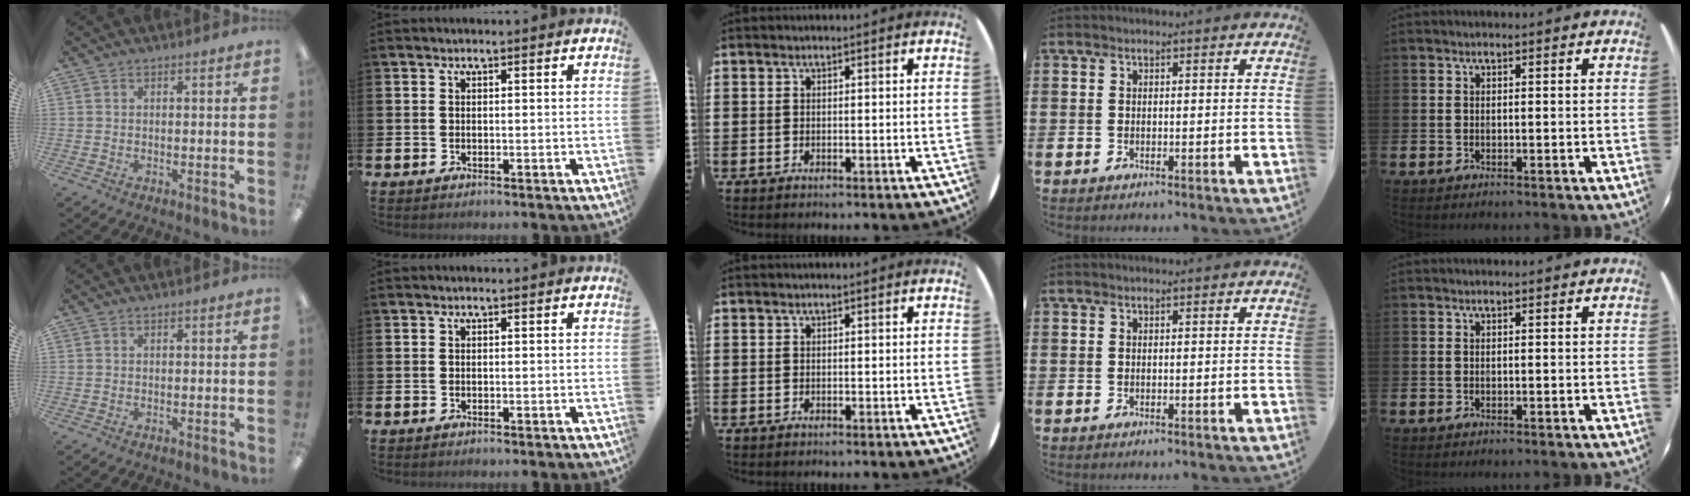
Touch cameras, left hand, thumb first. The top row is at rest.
{}